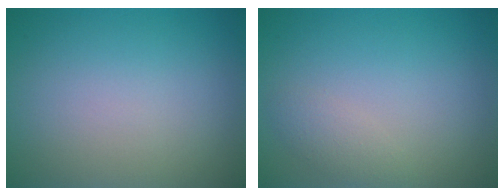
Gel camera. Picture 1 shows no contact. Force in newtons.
{"total": 1.4, "press": 1.4, "slide": 0.1}